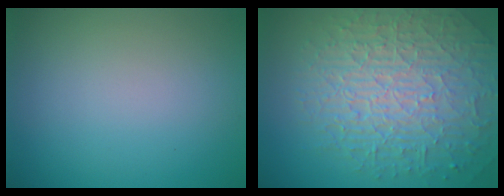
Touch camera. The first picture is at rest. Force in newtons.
{"total": 9.7, "press": 6.4, "slide": 7.3}